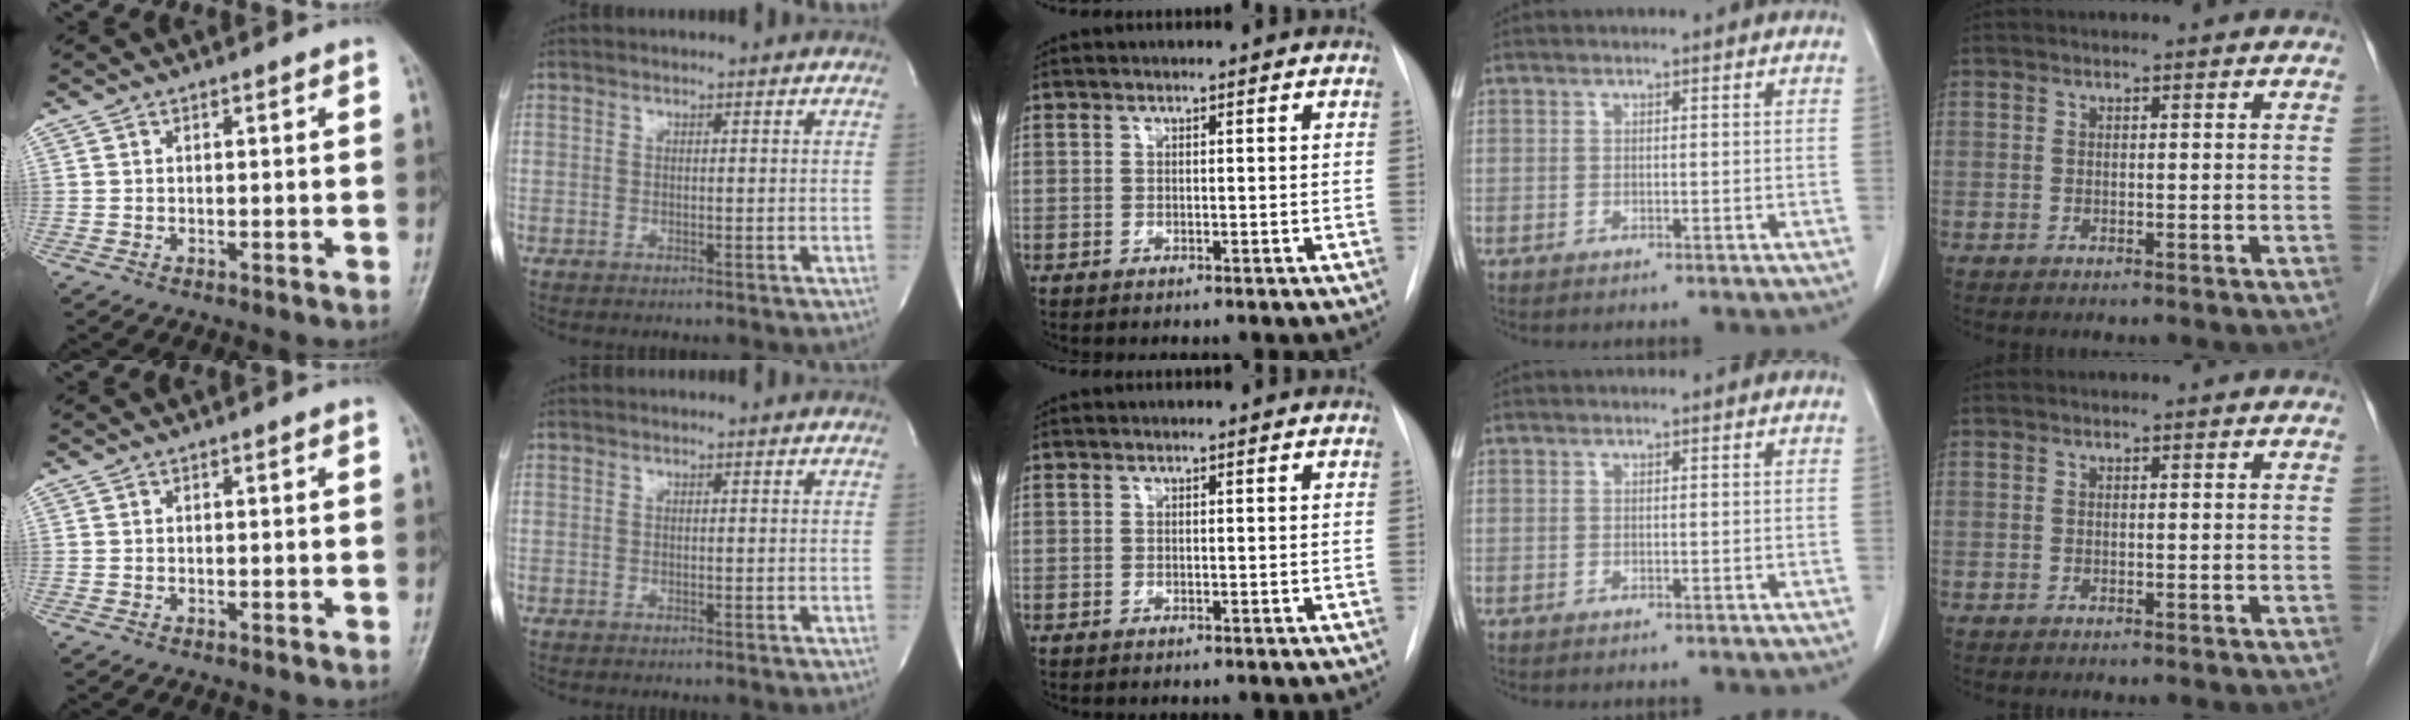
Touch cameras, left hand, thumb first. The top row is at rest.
{}